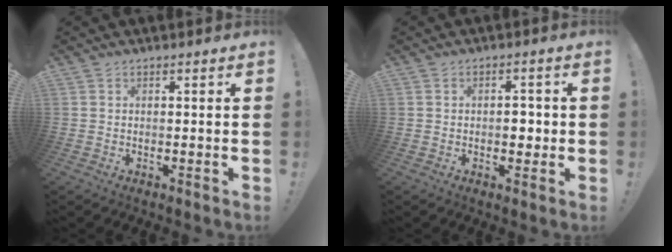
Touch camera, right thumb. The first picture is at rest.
{"total": 4.0, "force": [-0.6, 2.9, 2.6], "torque": [-0.027, 0.004, -0.016]}